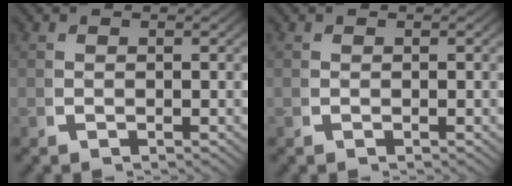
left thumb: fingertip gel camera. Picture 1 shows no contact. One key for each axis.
{"total": 0.0}